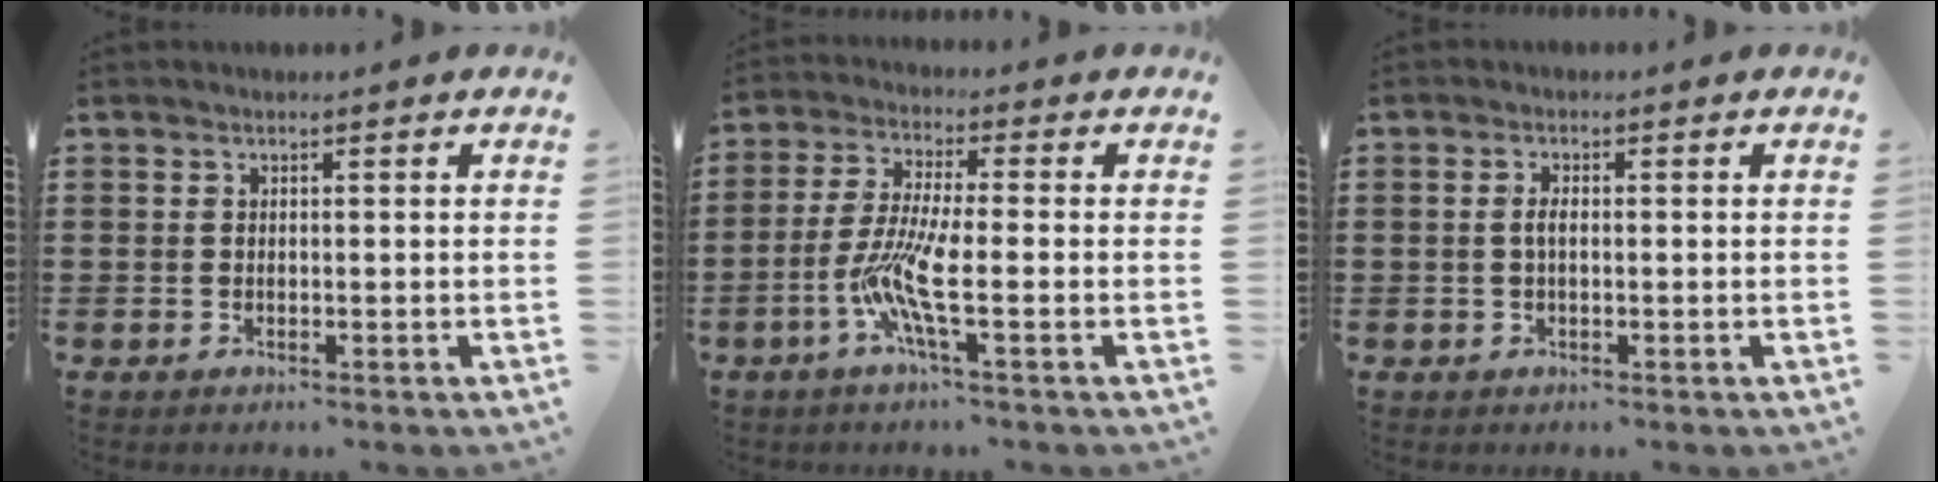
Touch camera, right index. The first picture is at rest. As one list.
[{"total": 8.4, "force": [-2.7, 1.3, 7.9], "torque": [-0.181, -0.019, -0.060]}, {"total": 1.8, "force": [-0.1, 0.6, 1.7], "torque": [-0.039, -0.001, -0.006]}]